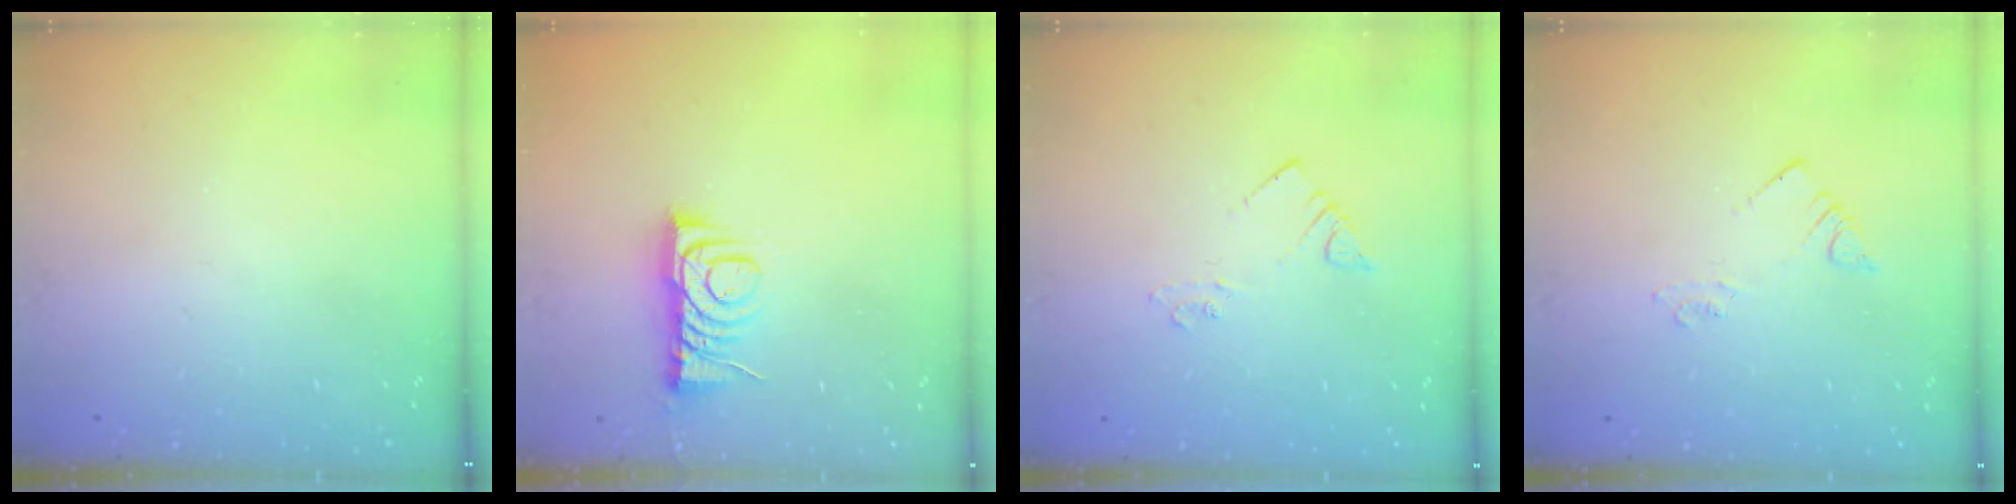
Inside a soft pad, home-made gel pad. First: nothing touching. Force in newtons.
{"total": 8.1, "press": 8.1, "slide": 0.4}
{"total": 2.2, "press": 2.2, "slide": 0.3}
{"total": 1.9, "press": 1.9, "slide": 0.1}